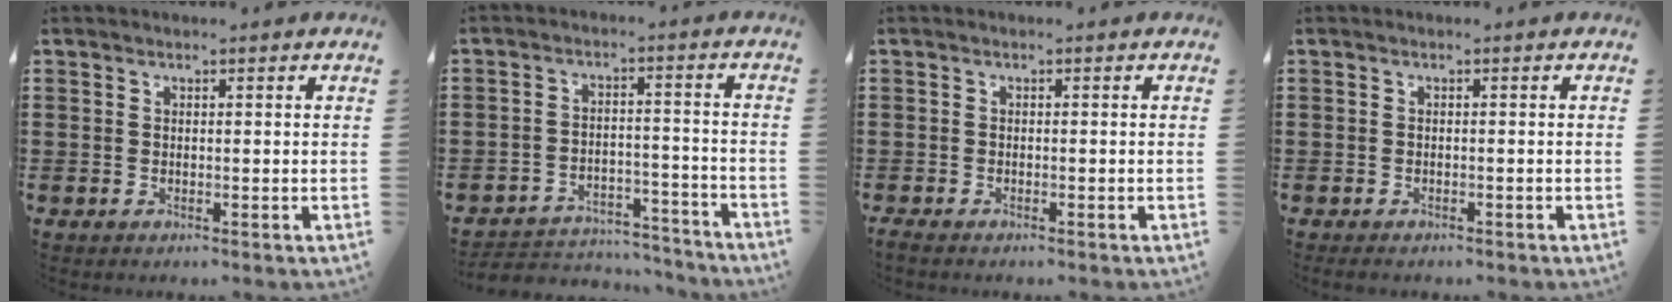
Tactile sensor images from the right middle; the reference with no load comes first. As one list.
[{"total": 4.7, "force": [-4.5, 1.2, 0.5], "torque": [-0.018, 0.008, -0.096]}, {"total": 0.7, "force": [-0.7, 0.2, 0.2], "torque": [-0.006, -0.004, -0.013]}, {"total": 0.5, "force": [-0.5, 0.2, 0.2], "torque": [-0.004, -0.004, -0.009]}]